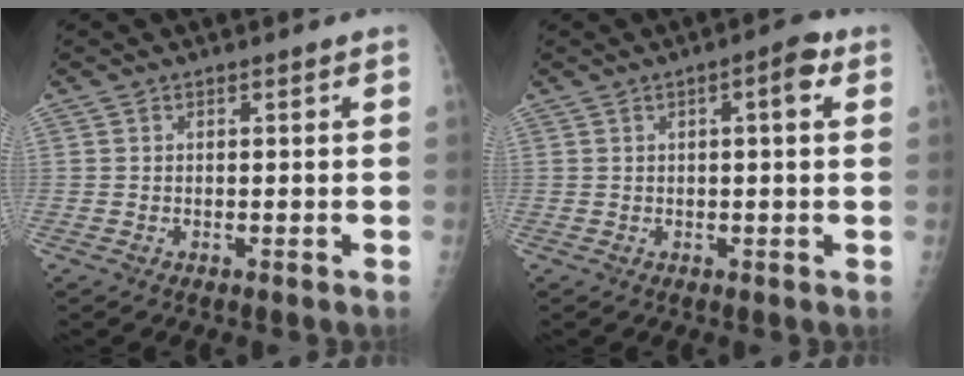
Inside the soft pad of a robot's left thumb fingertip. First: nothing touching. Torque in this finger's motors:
{"motor_torque": [-0.08, -0.02, -0.24, -0.10, 0.00]}